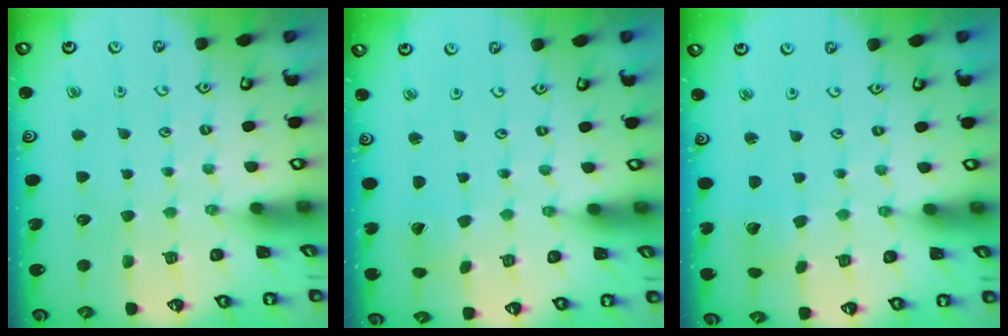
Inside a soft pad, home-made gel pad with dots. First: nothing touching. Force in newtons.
{"total": 0.6, "press": 0.6, "slide": 0.0}
{"total": 3.0, "press": 3.0, "slide": 0.2}